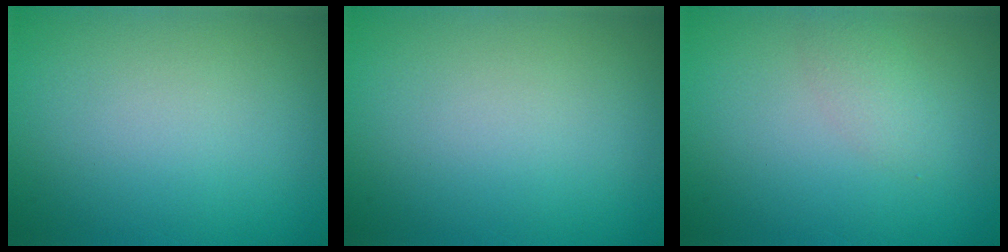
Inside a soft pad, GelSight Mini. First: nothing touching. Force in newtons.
{"total": 0.0}
{"total": 1.5, "press": 1.5, "slide": 0.1}